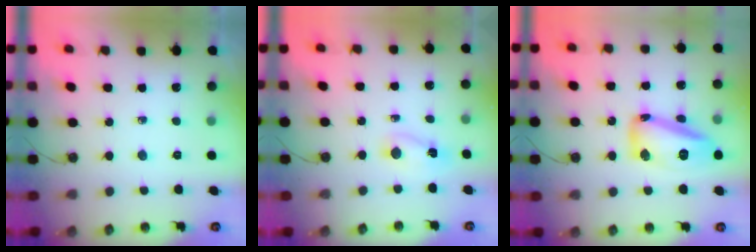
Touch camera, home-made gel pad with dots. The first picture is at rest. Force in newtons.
{"total": 2.3, "press": 2.3, "slide": 0.4}
{"total": 15.0, "press": 14.8, "slide": 2.5}